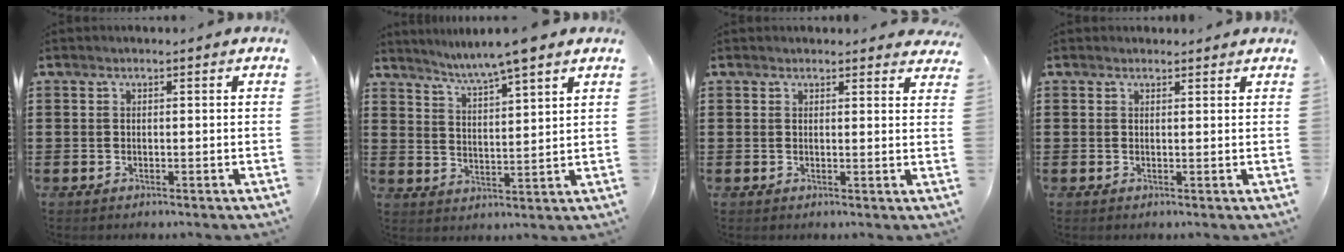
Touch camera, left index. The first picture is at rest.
{"total": 4.9, "force": [4.3, -1.0, 2.0], "torque": [-0.055, -0.026, 0.069]}
{"total": 1.8, "force": [1.7, 0.4, 0.3], "torque": [-0.002, -0.002, 0.032]}
{"total": 1.0, "force": [0.9, 0.4, 0.0], "torque": [-0.003, 0.002, 0.019]}